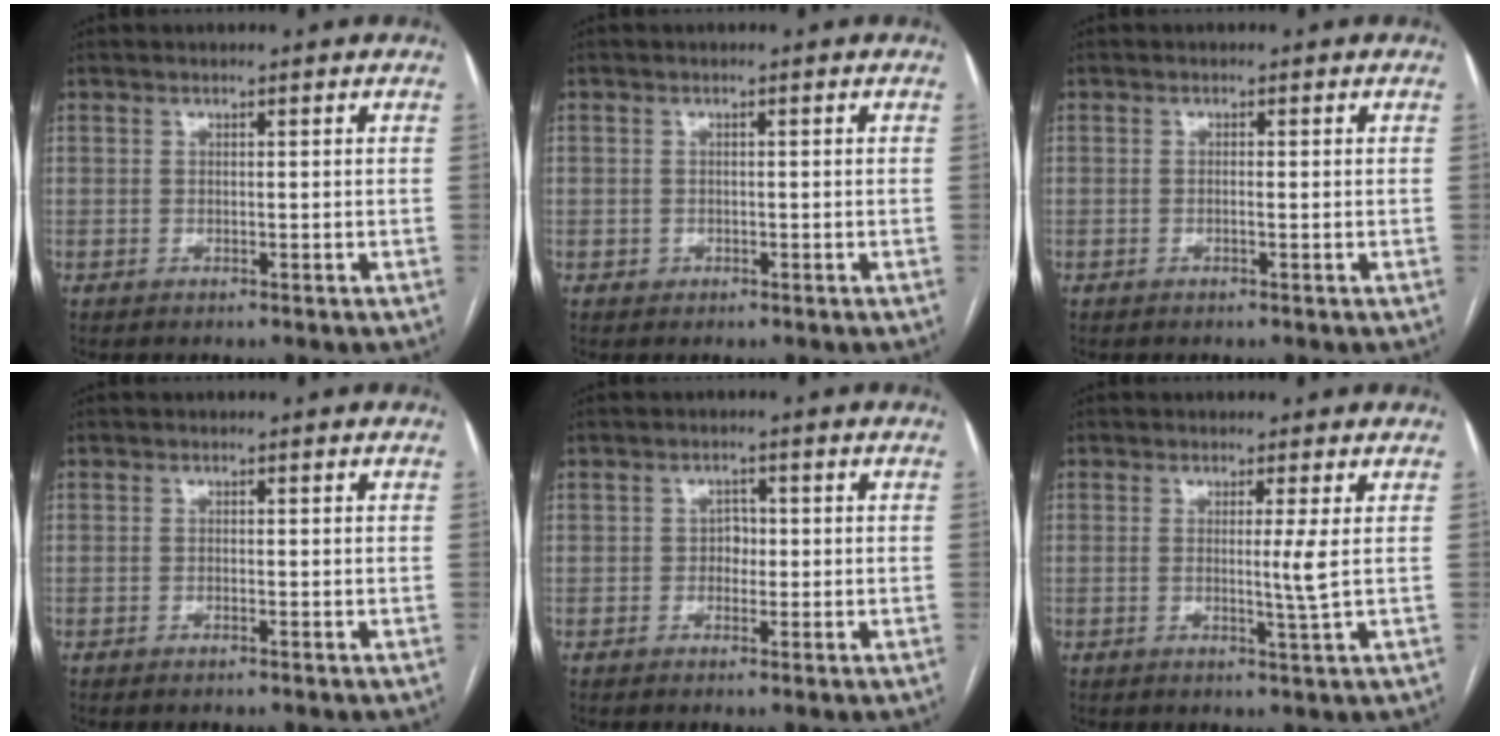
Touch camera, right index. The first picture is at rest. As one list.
[{"total": 1.2, "force": [-0.4, 1.1, 0.1], "torque": [0.001, 0.005, -0.005]}, {"total": 0.6, "force": [-0.1, 0.1, 0.6], "torque": [-0.012, 0.000, -0.002]}, {"total": 0.5, "force": [-0.4, 0.0, 0.3], "torque": [-0.009, -0.001, -0.007]}, {"total": 1.9, "force": [-0.2, 1.4, 1.2], "torque": [-0.011, 0.006, -0.004]}, {"total": 2.9, "force": [0.2, -0.9, 2.7], "torque": [-0.048, -0.009, 0.004]}]